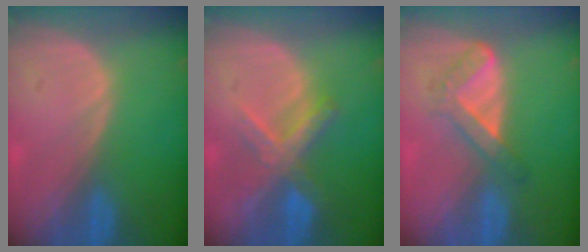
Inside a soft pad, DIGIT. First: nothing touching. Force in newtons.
{"total": 6.9, "press": 6.1, "slide": 3.2}
{"total": 5.3, "press": 4.6, "slide": 2.6}